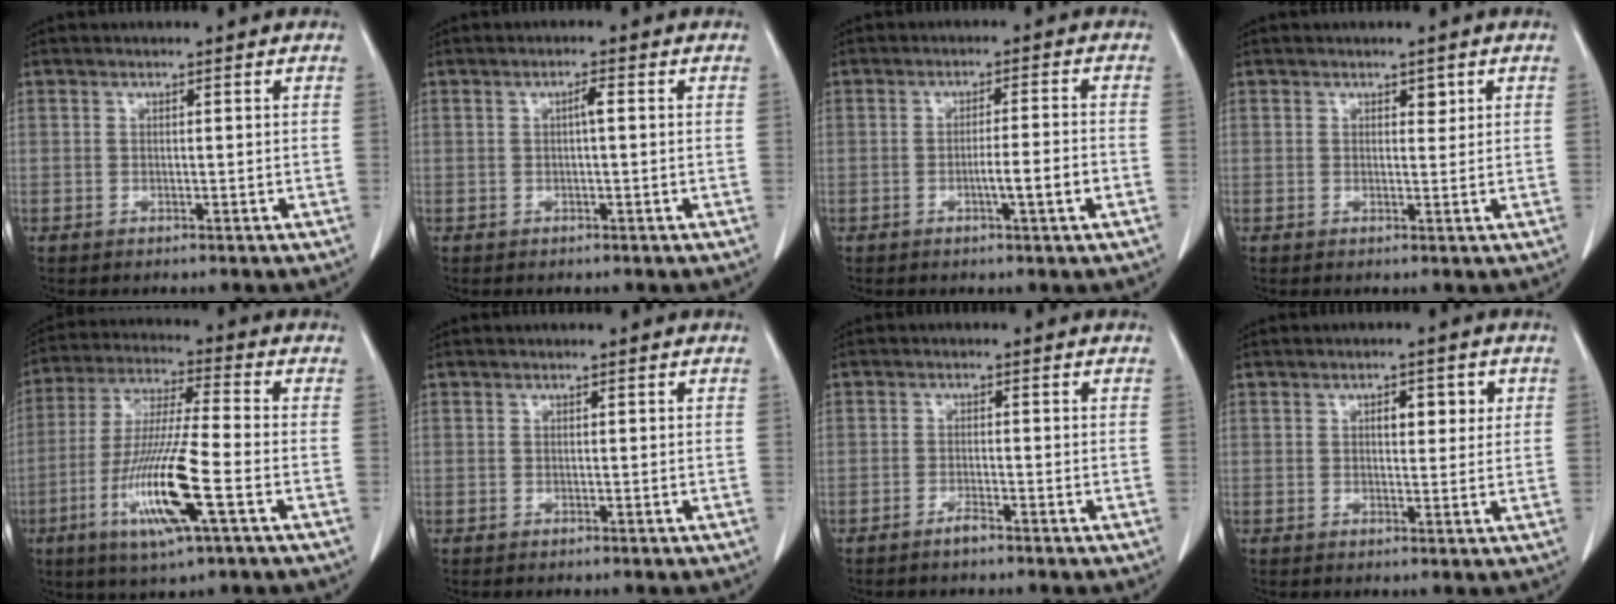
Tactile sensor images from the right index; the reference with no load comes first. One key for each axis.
{"total": 1.5, "fx": 0.1, "fy": 0.1, "fz": 1.5, "tx": -0.026, "ty": 0.004, "tz": 0.002}
{"total": 4.7, "fx": -1.7, "fy": -0.2, "fz": 4.4, "tx": -0.067, "ty": -0.002, "tz": -0.023}
{"total": 1.2, "fx": 0.7, "fy": 0.7, "fz": 0.7, "tx": -0.006, "ty": -0.004, "tz": 0.009}
{"total": 14.7, "fx": -5.1, "fy": 0.6, "fz": 13.8, "tx": -0.280, "ty": -0.021, "tz": -0.098}
{"total": 0.0}
{"total": 1.6, "fx": -1.3, "fy": 0.0, "fz": 0.9, "tx": -0.021, "ty": -0.002, "tz": -0.024}
{"total": 3.9, "fx": 1.2, "fy": 1.7, "fz": 3.3, "tx": -0.044, "ty": 0.005, "tz": 0.016}